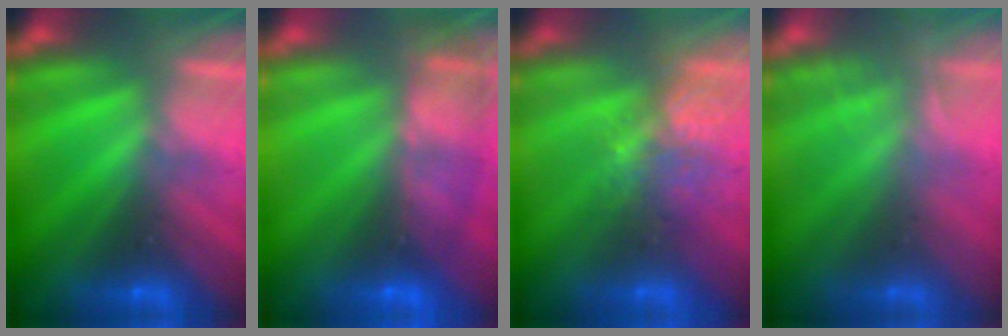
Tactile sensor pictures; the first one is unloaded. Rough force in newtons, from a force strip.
{"total": 8.6}
{"total": 3.7}
{"total": 2.2}